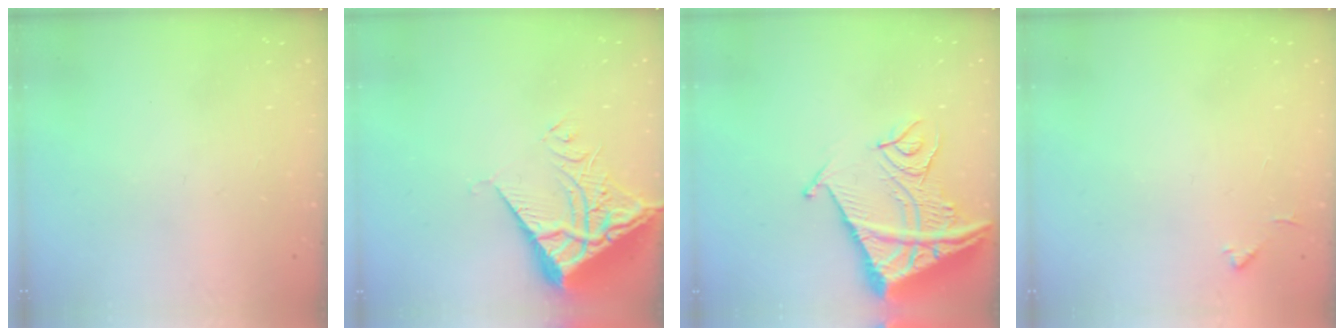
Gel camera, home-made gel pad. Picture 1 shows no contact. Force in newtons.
{"total": 7.5, "press": 7.4, "slide": 1.0}
{"total": 15.9, "press": 15.8, "slide": 1.8}
{"total": 3.5, "press": 3.5, "slide": 0.5}